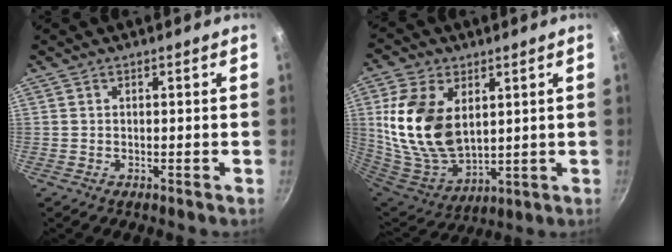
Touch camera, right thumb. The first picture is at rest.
{"total": 18.4, "force": [4.3, 11.5, 13.7], "torque": [-0.256, -0.034, 0.098]}